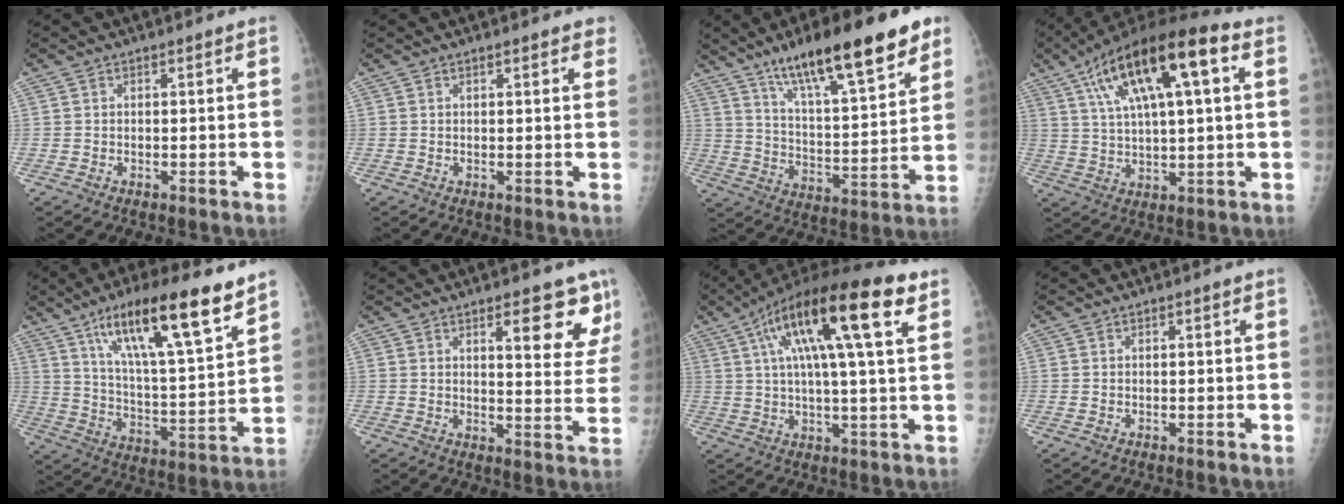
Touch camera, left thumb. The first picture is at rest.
{"total": 2.6, "force": [1.7, 0.8, 1.8], "torque": [-0.012, -0.001, 0.018]}
{"total": 22.2, "force": [14.1, 5.7, 16.2], "torque": [-0.229, -0.049, 0.229]}
{"total": 20.4, "force": [7.6, 6.5, 17.8], "torque": [-0.309, 0.021, 0.126]}
{"total": 21.1, "force": [12.9, 4.5, 16.0], "torque": [-0.246, -0.047, 0.222]}
{"total": 10.9, "force": [6.5, 3.4, 8.0], "torque": [-0.065, -0.037, 0.082]}
{"total": 21.1, "force": [8.4, 4.7, 18.8], "torque": [-0.318, 0.020, 0.131]}
{"total": 0.0}